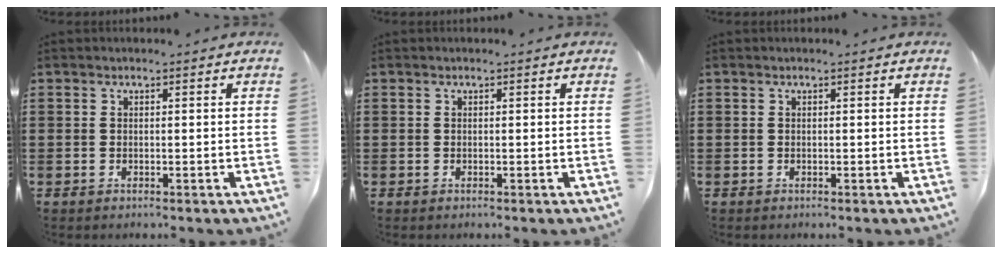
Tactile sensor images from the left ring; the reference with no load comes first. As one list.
[{"total": 0.0}, {"total": 0.0}]